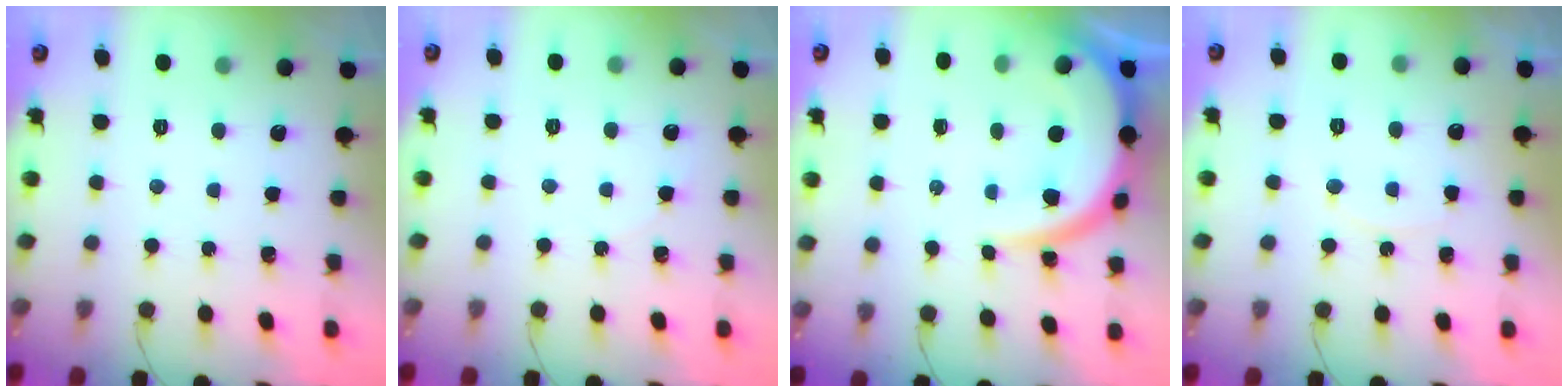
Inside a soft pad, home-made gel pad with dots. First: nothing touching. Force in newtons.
{"total": 3.7, "press": 3.0, "slide": 2.1}
{"total": 12.7, "press": 12.7, "slide": 1.1}
{"total": 7.0, "press": 7.0, "slide": 0.4}